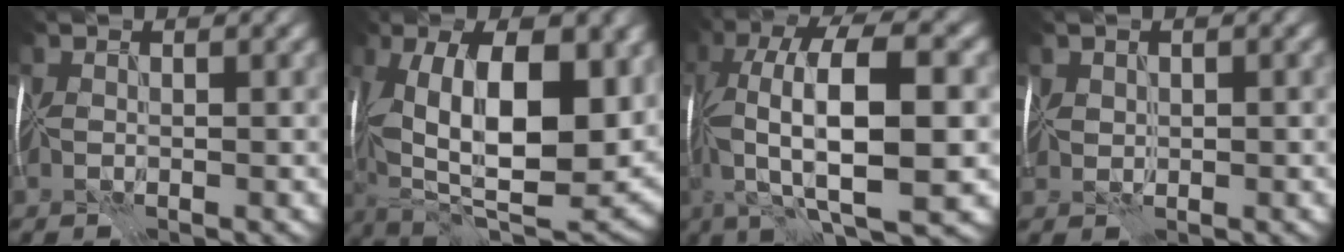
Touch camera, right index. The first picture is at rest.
{"total": 15.5, "force": [1.9, 7.2, 13.6], "torque": [-0.212, -0.006, 0.033]}
{"total": 11.9, "force": [0.0, 4.0, 11.2], "torque": [-0.204, 0.017, -0.003]}
{"total": 0.8, "force": [0.6, 0.5, -0.1], "torque": [-0.002, 0.005, 0.022]}